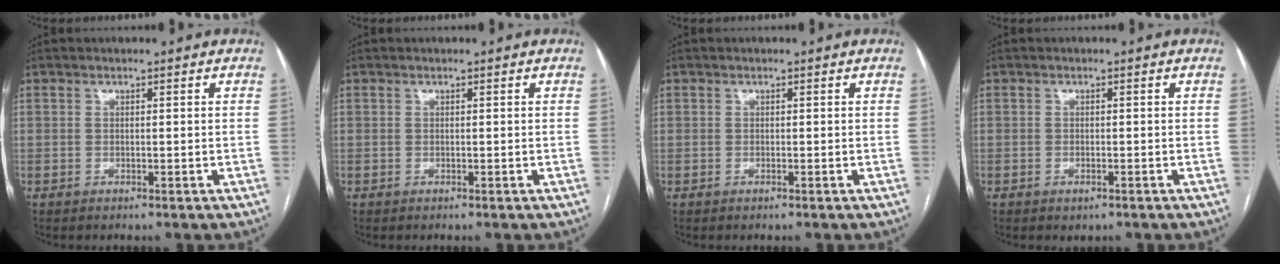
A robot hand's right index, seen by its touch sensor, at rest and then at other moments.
{"total": 0.0}
{"total": 0.0}
{"total": 1.0, "force": [-0.6, 0.5, 0.6], "torque": [-0.011, -0.002, -0.002]}